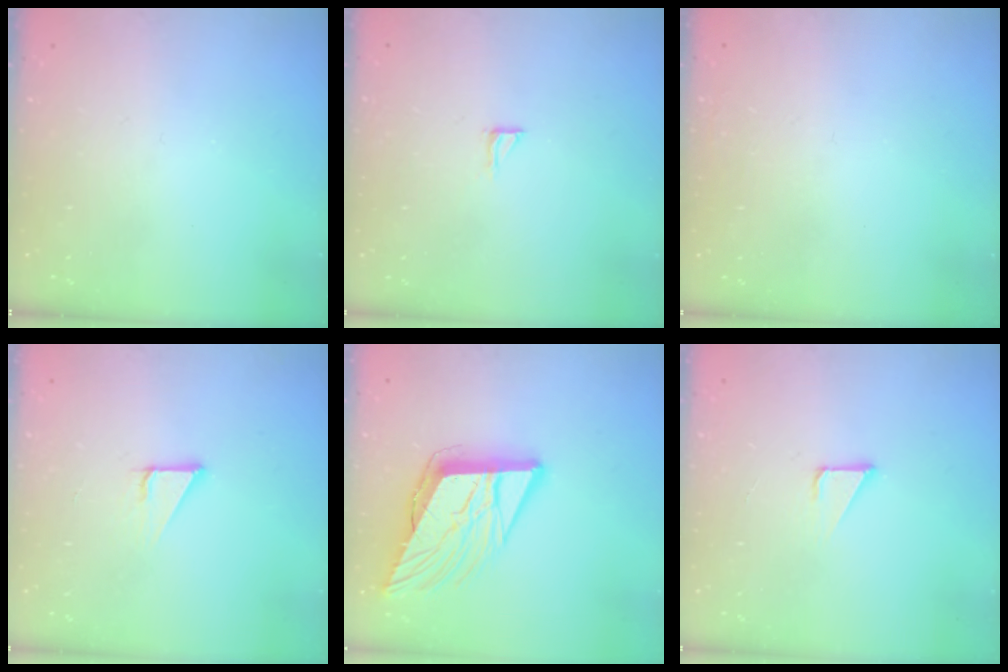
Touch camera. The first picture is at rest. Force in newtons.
{"total": 3.6, "press": 3.6, "slide": 0.4}
{"total": 1.6, "press": 1.6, "slide": 0.1}
{"total": 3.5, "press": 3.5, "slide": 0.2}
{"total": 13.5, "press": 12.9, "slide": 3.8}
{"total": 2.2, "press": 2.2, "slide": 0.2}